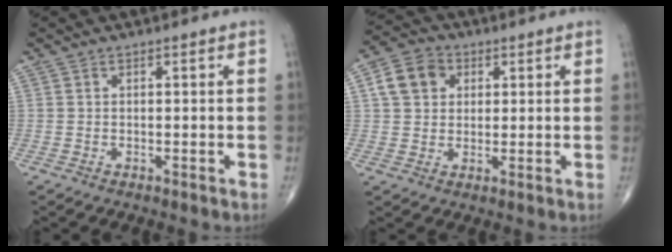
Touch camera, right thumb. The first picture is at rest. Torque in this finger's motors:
{"motor_torque": [1.10, 0.88, 0.46, 0.25, 0.03]}